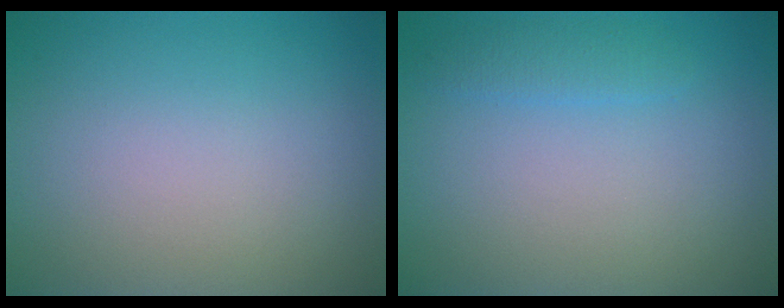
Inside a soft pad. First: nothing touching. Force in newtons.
{"total": 1.3, "press": 1.3, "slide": 0.1}